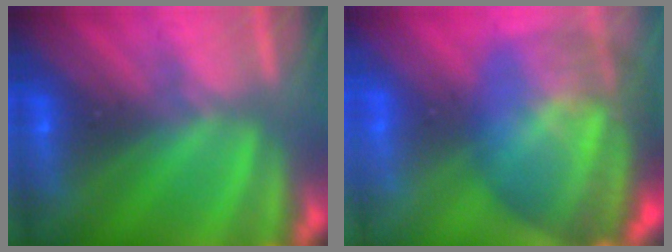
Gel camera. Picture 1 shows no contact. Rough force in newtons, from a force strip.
{"total": 7.7}